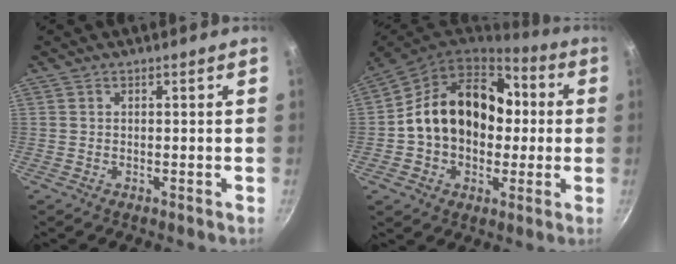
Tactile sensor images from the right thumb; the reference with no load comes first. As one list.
[{"total": 19.9, "force": [1.4, 15.1, 12.9], "torque": [-0.175, 0.041, 0.016]}]